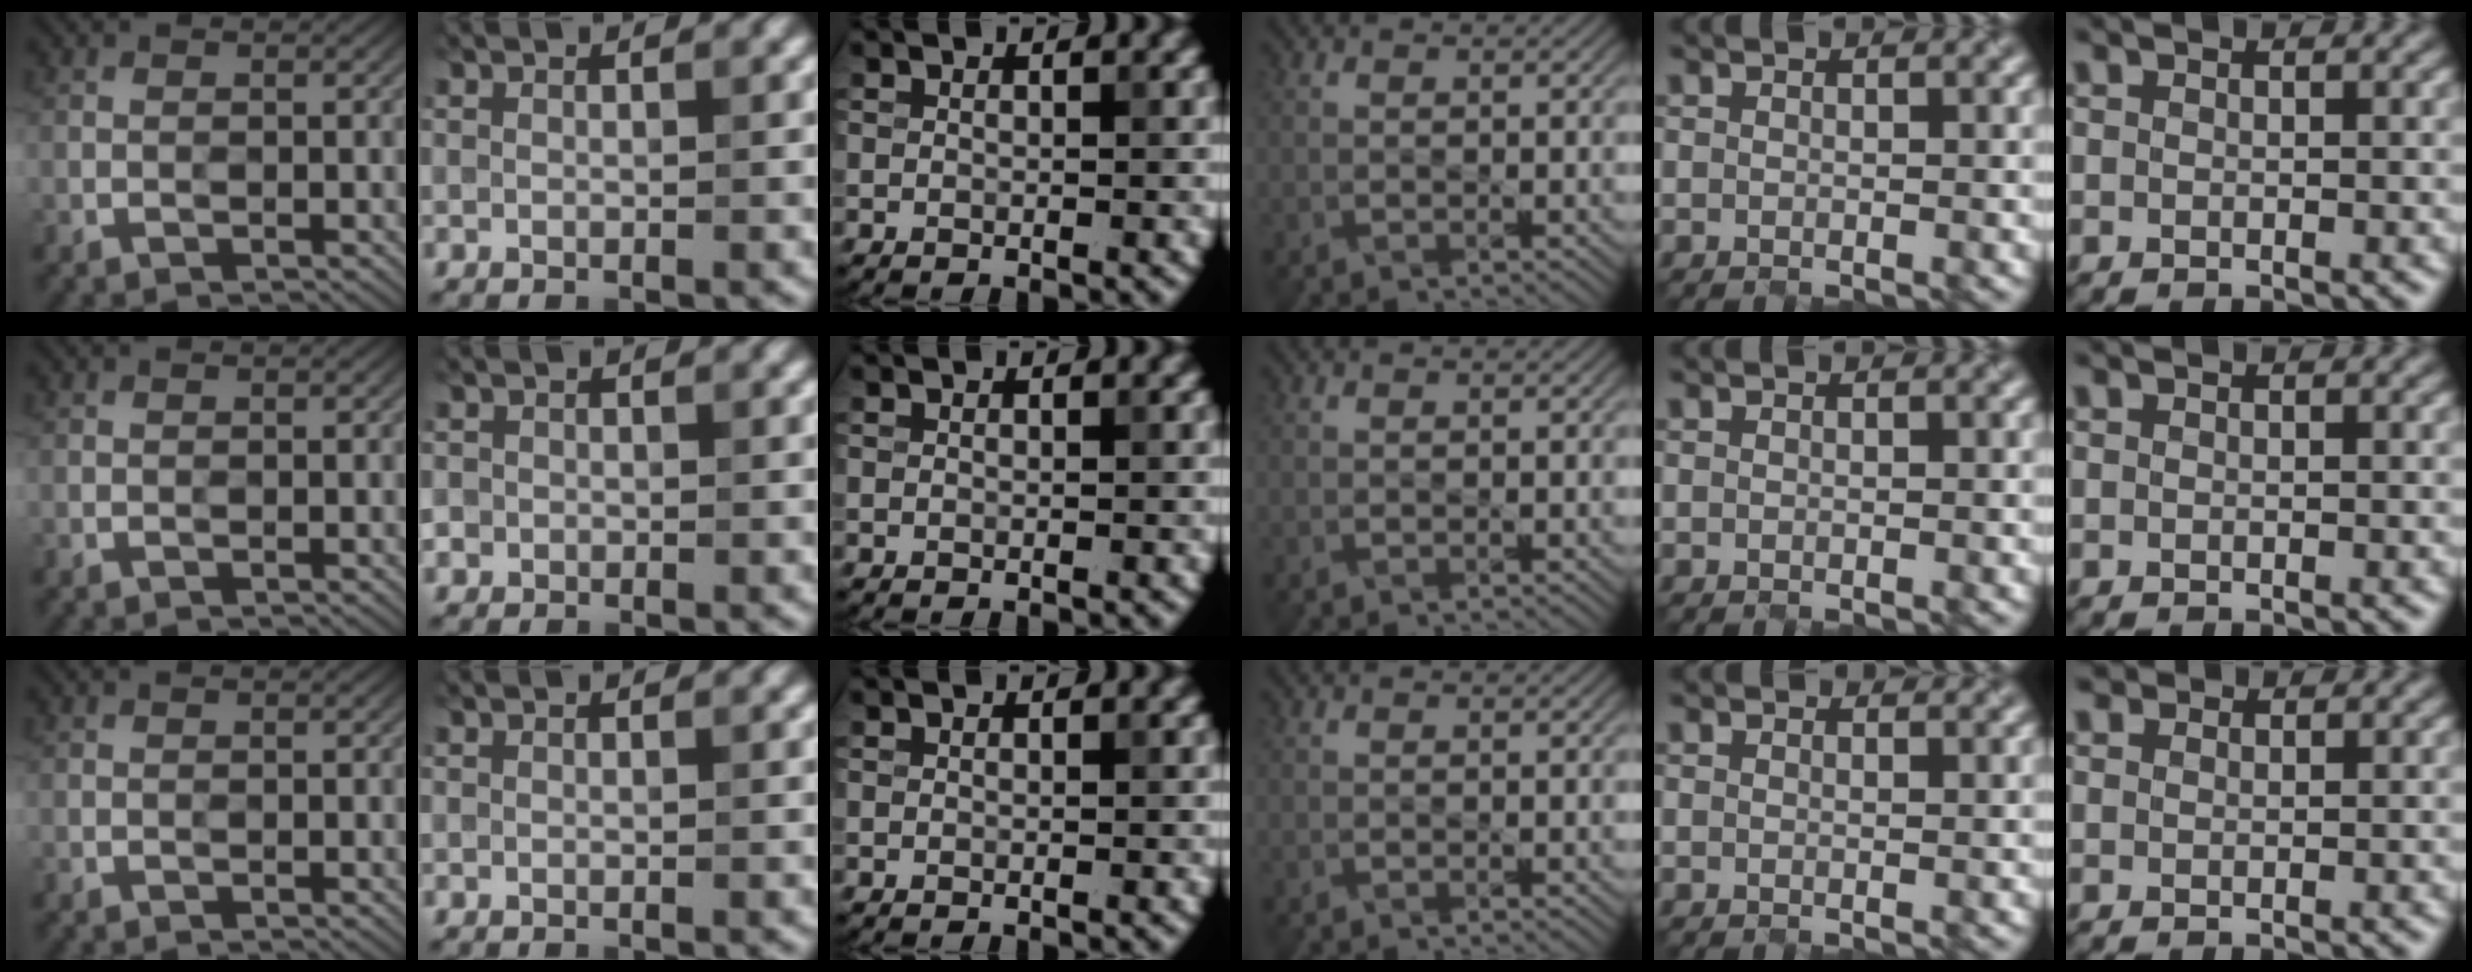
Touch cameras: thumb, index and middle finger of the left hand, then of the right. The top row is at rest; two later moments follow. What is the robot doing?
{"motion": "close", "object": "pencil case"}